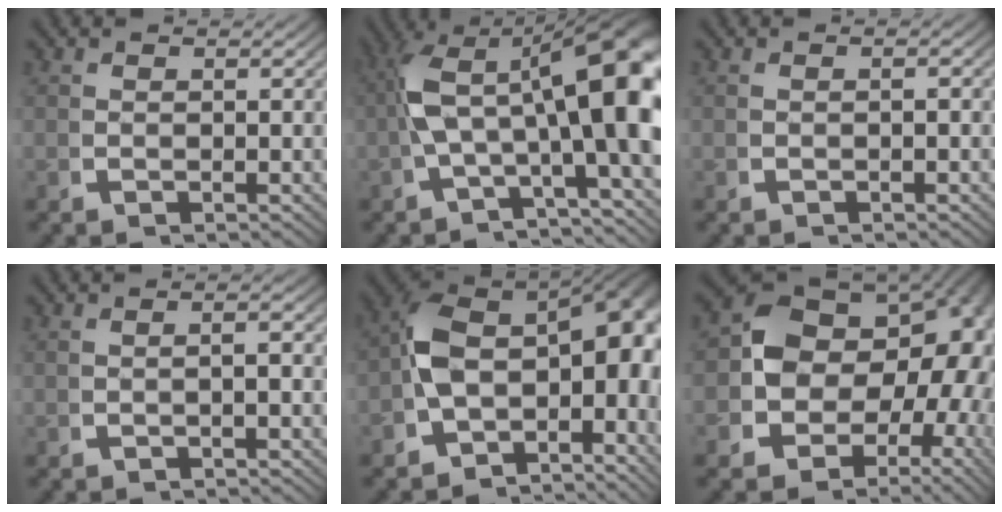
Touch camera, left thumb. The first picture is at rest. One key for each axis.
{"total": 12.8, "fx": -0.6, "fy": 6.1, "fz": 11.3, "tx": -0.181, "ty": -0.022, "tz": -0.001}
{"total": 0.6, "fx": -0.4, "fy": 0.1, "fz": 0.4, "tx": -0.006, "ty": 0.003, "tz": -0.009}
{"total": 1.5, "fx": -0.7, "fy": 0.1, "fz": 1.3, "tx": -0.024, "ty": 0.006, "tz": -0.011}
{"total": 17.1, "fx": 0.9, "fy": 11.4, "fz": 12.7, "tx": -0.205, "ty": -0.004, "tz": -0.002}
{"total": 14.0, "fx": -1.5, "fy": 10.9, "fz": 8.7, "tx": -0.159, "ty": -0.053, "tz": -0.018}